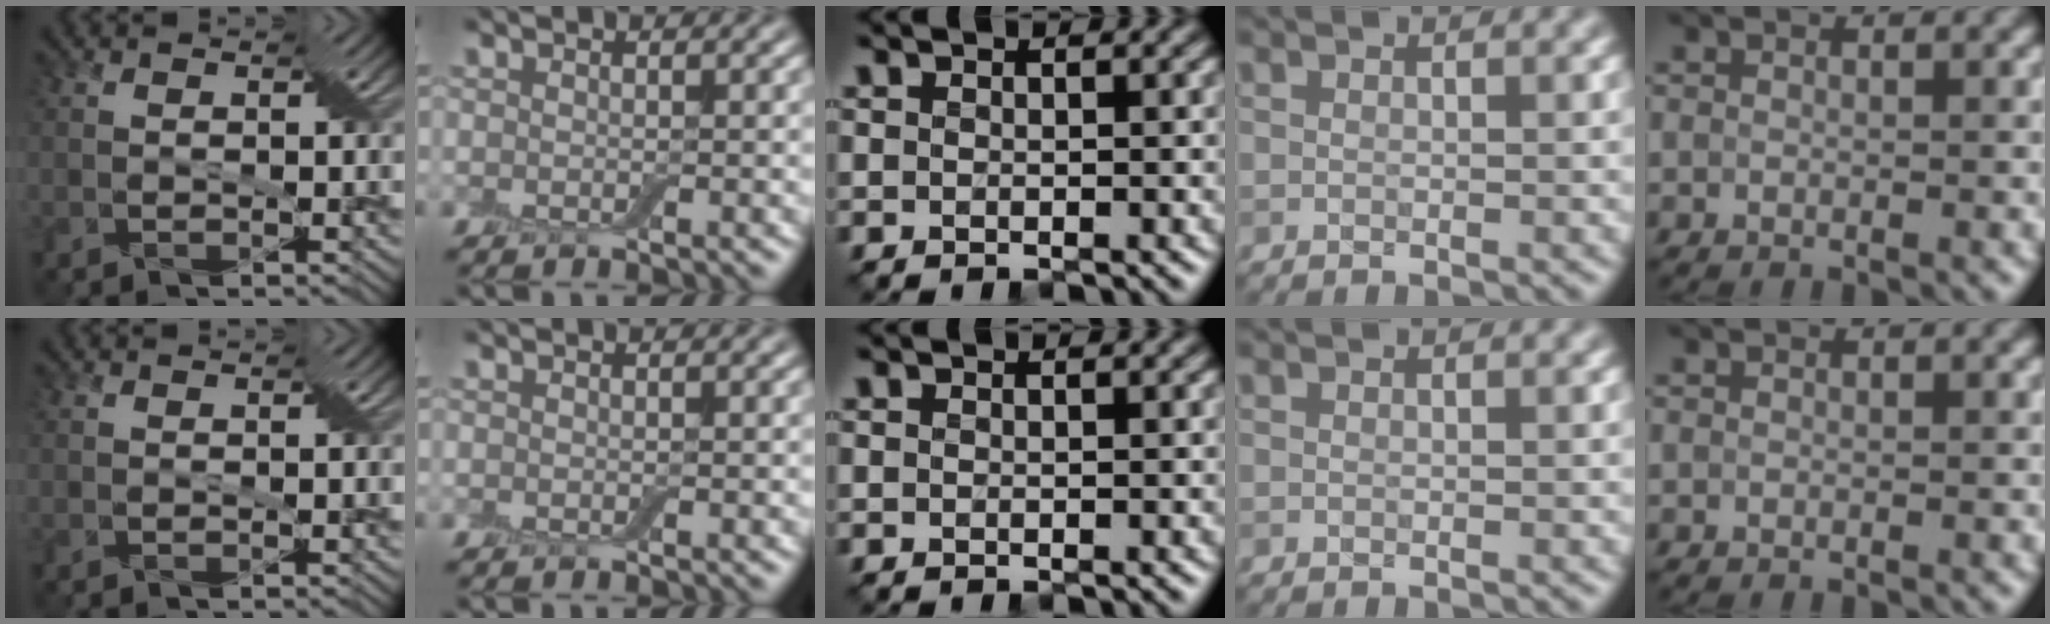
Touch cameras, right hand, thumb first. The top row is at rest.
{}